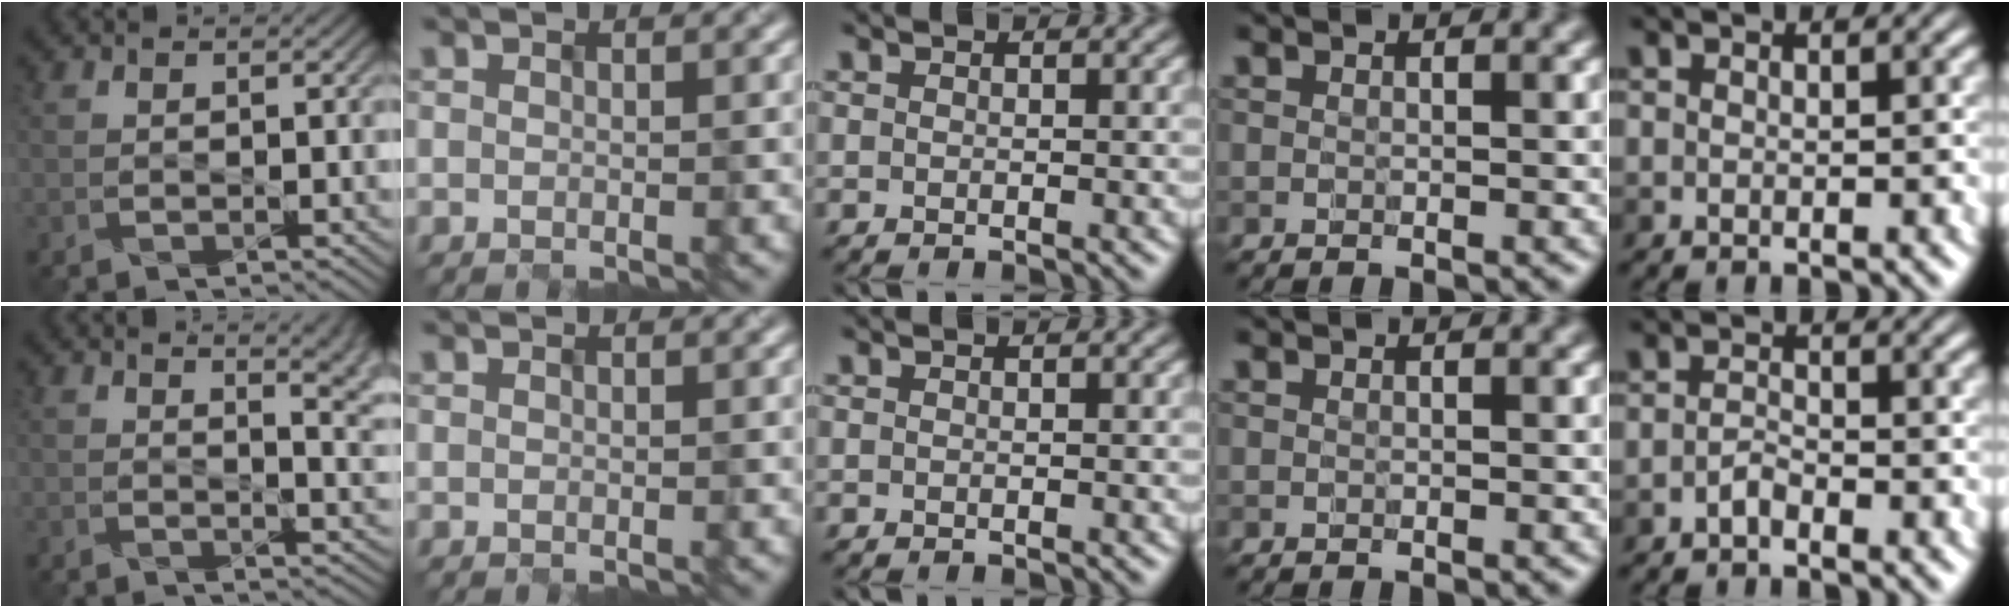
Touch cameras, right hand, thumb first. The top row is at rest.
{"thumb": {"total": 8.4, "force": [4.3, 3.1, 6.6], "torque": [-0.058, 0.026, 0.047]}, "little": {"total": 2.2, "force": [-2.1, 0.2, 0.7], "torque": [-0.017, 0.001, -0.044]}}